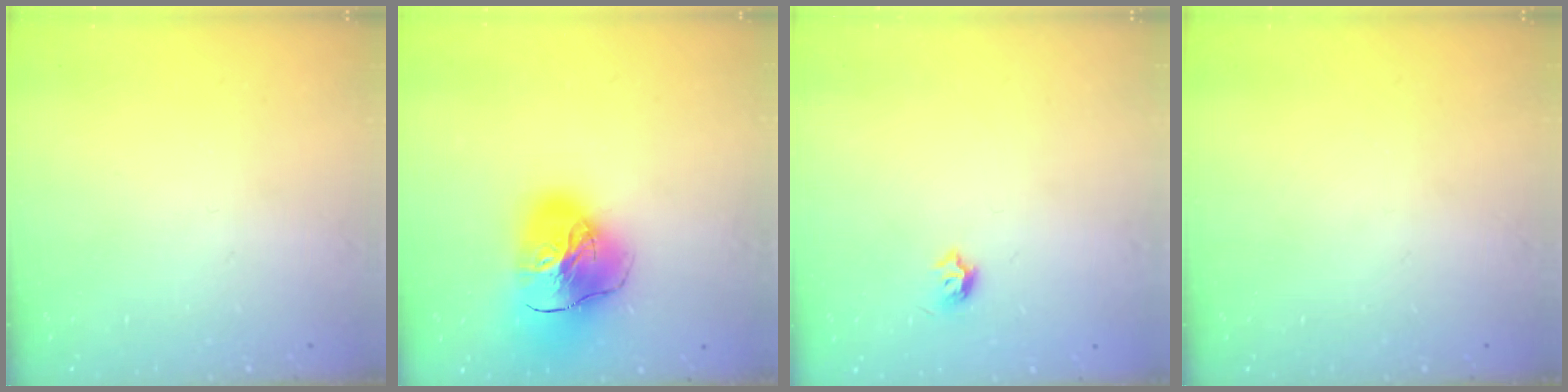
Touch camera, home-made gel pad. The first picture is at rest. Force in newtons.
{"total": 20.3, "press": 20.2, "slide": 2.2}
{"total": 4.0, "press": 3.9, "slide": 0.7}
{"total": 0.0}